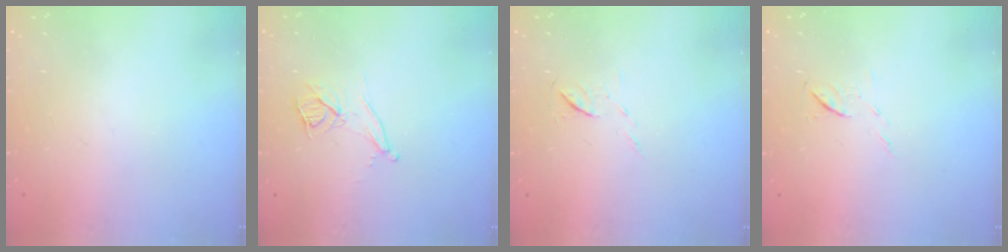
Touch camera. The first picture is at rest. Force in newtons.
{"total": 8.5, "press": 7.8, "slide": 3.3}
{"total": 5.3, "press": 5.3, "slide": 0.5}
{"total": 5.3, "press": 5.3, "slide": 0.5}